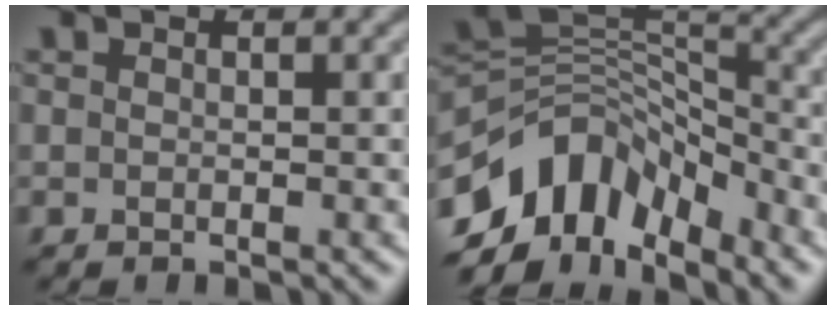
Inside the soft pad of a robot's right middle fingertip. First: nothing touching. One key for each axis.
{"total": 8.9, "fx": -5.5, "fy": 5.4, "fz": 4.5, "tx": -0.068, "ty": 0.005, "tz": -0.109}